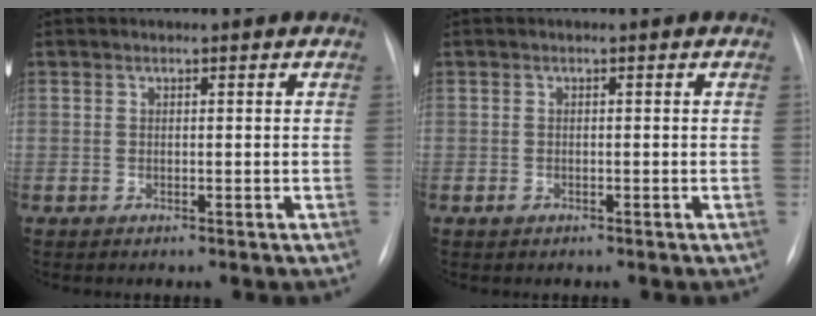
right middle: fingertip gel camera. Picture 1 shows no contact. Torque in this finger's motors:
{"motor_torque": [0.34, -0.47, 0.10, 0.02]}